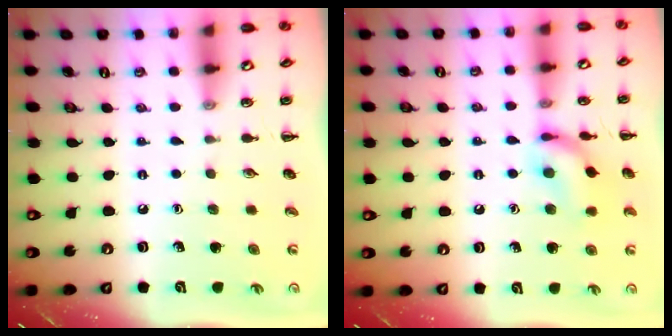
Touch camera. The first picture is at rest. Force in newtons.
{"total": 12.8, "press": 12.7, "slide": 1.2}